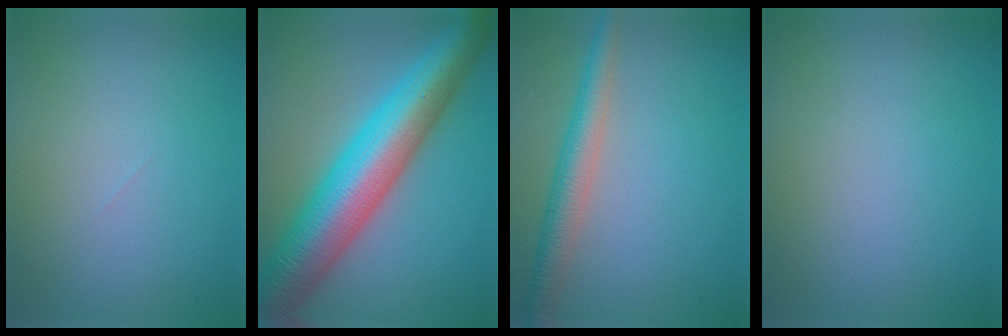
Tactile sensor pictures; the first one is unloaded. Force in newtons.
{"total": 11.6, "press": 11.6, "slide": 0.4}
{"total": 4.0, "press": 4.0, "slide": 0.1}
{"total": 0.0}